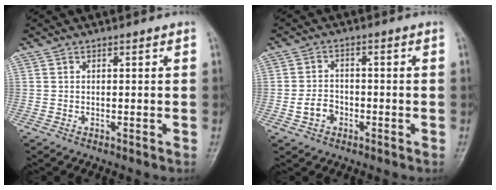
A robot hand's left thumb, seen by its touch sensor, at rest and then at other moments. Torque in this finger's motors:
{"motor_torque": [-0.42, 0.45, -0.09, 0.05, -0.05]}